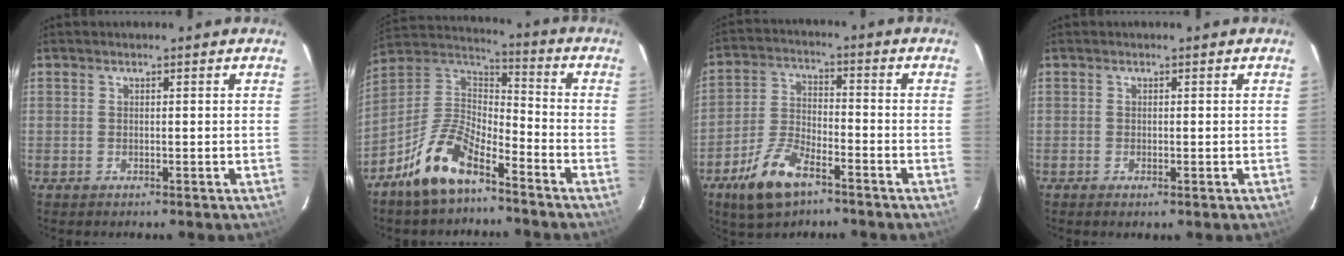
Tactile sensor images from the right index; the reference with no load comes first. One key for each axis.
{"total": 13.3, "fx": -9.2, "fy": 4.9, "fz": 8.3, "tx": -0.183, "ty": 0.018, "tz": -0.177}
{"total": 10.8, "fx": -6.9, "fy": 4.4, "fz": 7.1, "tx": -0.163, "ty": -0.006, "tz": -0.133}
{"total": 0.6, "fx": -0.3, "fy": 0.2, "fz": 0.5, "tx": -0.009, "ty": -0.002, "tz": -0.006}